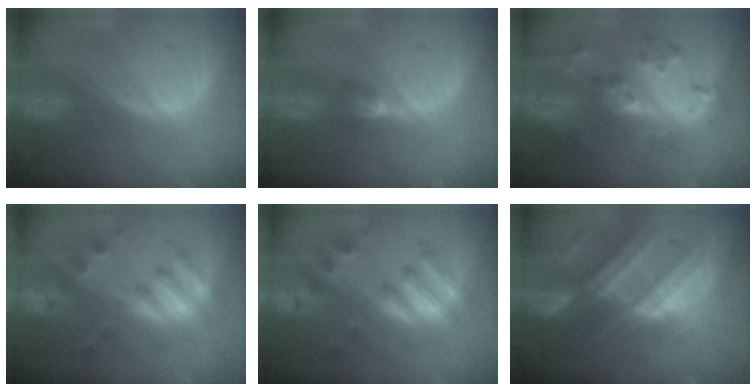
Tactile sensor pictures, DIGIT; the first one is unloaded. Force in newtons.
{"total": 3.0, "press": 2.5, "slide": 1.6}
{"total": 8.6, "press": 7.8, "slide": 3.8}
{"total": 7.4, "press": 7.3, "slide": 1.3}
{"total": 8.8, "press": 8.1, "slide": 3.3}
{"total": 10.8, "press": 9.6, "slide": 4.9}